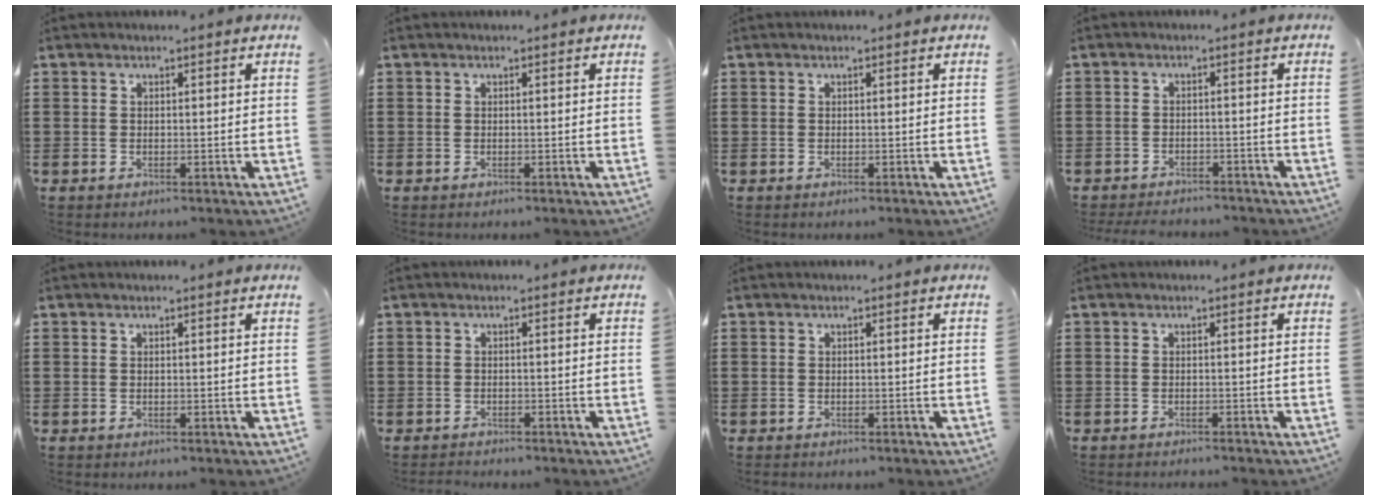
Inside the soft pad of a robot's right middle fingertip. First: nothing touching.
{"total": 0.0}
{"total": 0.0}
{"total": 2.6, "force": [-2.5, 0.5, 0.0], "torque": [-0.012, -0.002, -0.057]}
{"total": 0.0}
{"total": 1.0, "force": [-1.0, 0.2, -0.1], "torque": [0.000, 0.003, -0.023]}
{"total": 0.6, "force": [-0.5, 0.3, -0.1], "torque": [0.002, 0.005, -0.012]}
{"total": 0.7, "force": [-0.7, -0.1, 0.1], "torque": [-0.003, -0.001, -0.014]}